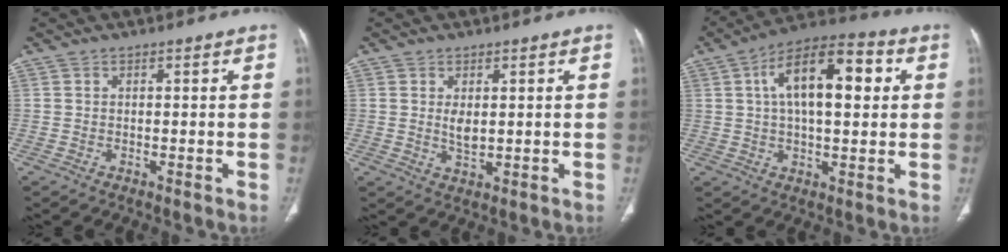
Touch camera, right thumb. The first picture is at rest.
{"total": 3.0, "force": [0.6, 1.4, 2.5], "torque": [-0.043, -0.010, 0.017]}
{"total": 16.2, "force": [3.9, 7.4, 13.9], "torque": [-0.208, 0.022, 0.056]}